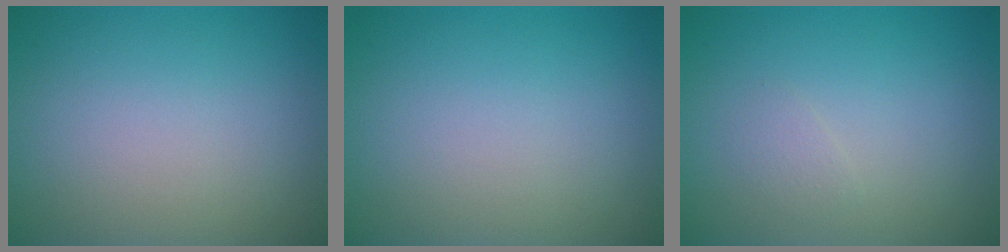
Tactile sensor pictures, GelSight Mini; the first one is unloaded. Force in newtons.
{"total": 0.0}
{"total": 0.8, "press": 0.8, "slide": 0.0}